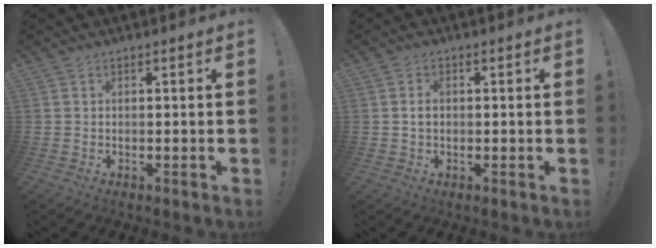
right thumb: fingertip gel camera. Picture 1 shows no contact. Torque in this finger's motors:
{"motor_torque": [-0.17, 0.23, 0.15, 0.16, 0.04]}